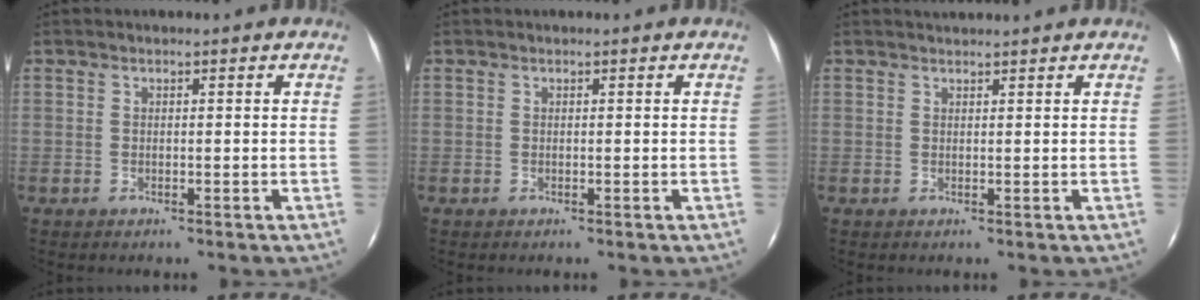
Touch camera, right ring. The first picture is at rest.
{"total": 0.0}
{"total": 1.4, "force": [1.3, -0.2, 0.2], "torque": [-0.010, -0.001, 0.020]}